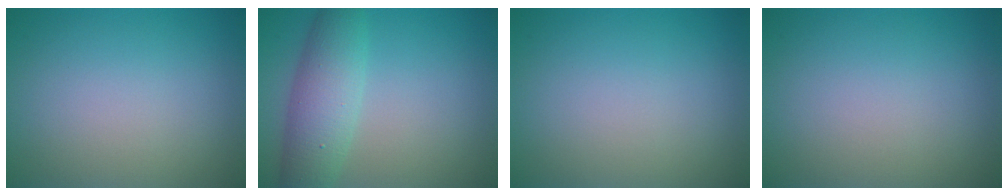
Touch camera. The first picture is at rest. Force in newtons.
{"total": 5.3, "press": 5.3, "slide": 0.1}
{"total": 0.0}
{"total": 0.0}